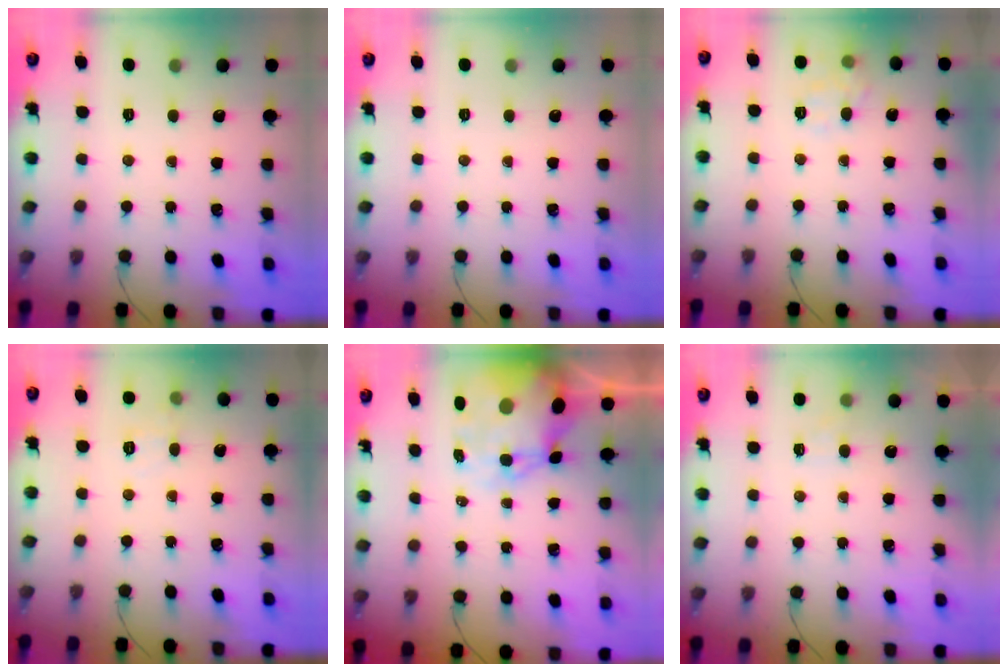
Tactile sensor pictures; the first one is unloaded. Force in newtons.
{"total": 0.0}
{"total": 5.4, "press": 5.3, "slide": 1.3}
{"total": 6.5, "press": 6.3, "slide": 1.4}
{"total": 11.4, "press": 11.1, "slide": 2.7}
{"total": 3.7, "press": 3.4, "slide": 1.3}